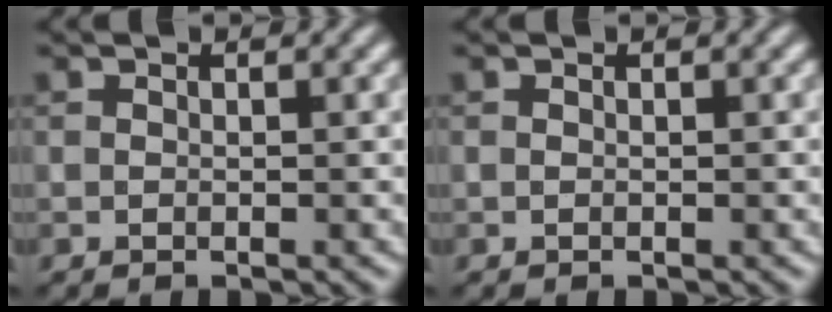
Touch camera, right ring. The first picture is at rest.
{"total": 0.0}